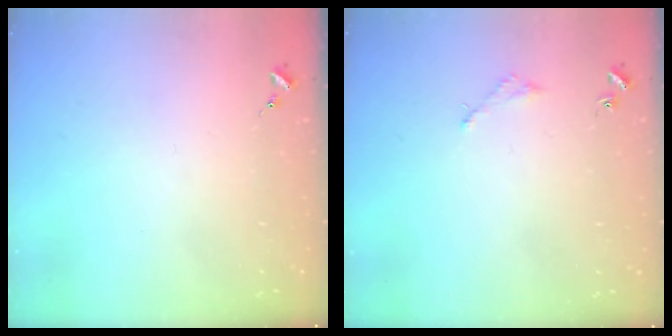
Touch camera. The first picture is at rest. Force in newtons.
{"total": 2.0, "press": 2.0, "slide": 0.2}